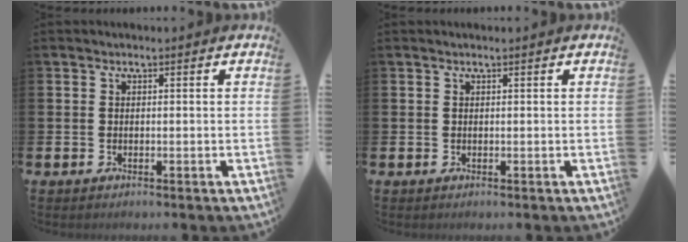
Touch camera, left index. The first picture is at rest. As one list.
[{"total": 0.0}]